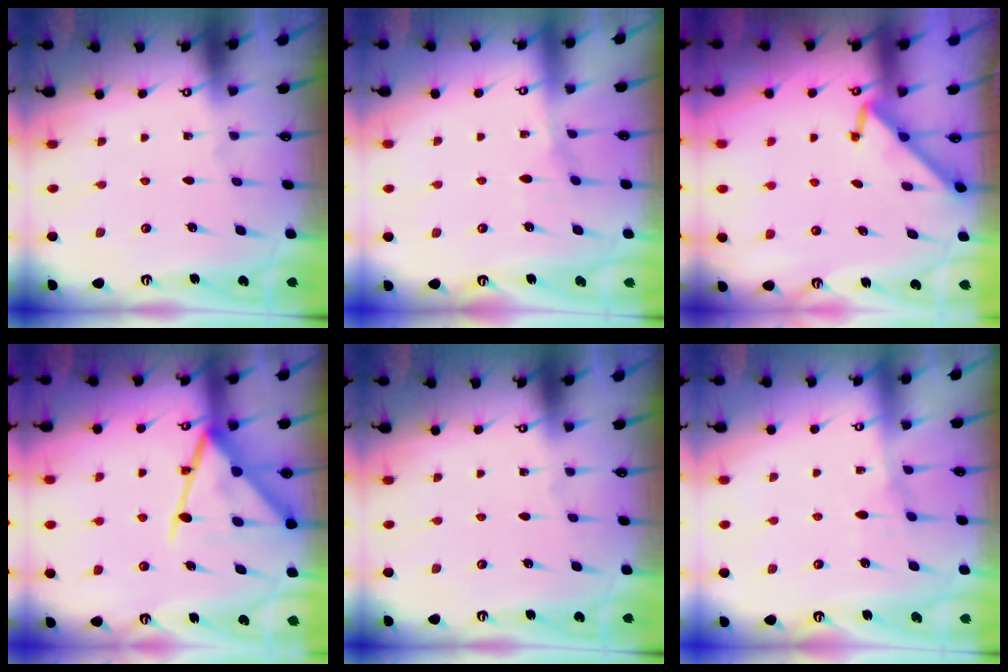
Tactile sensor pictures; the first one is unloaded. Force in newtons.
{"total": 5.0, "press": 5.0, "slide": 0.2}
{"total": 4.0, "press": 4.0, "slide": 0.5}
{"total": 17.5, "press": 17.4, "slide": 1.5}
{"total": 0.0}
{"total": 5.2, "press": 5.1, "slide": 0.8}